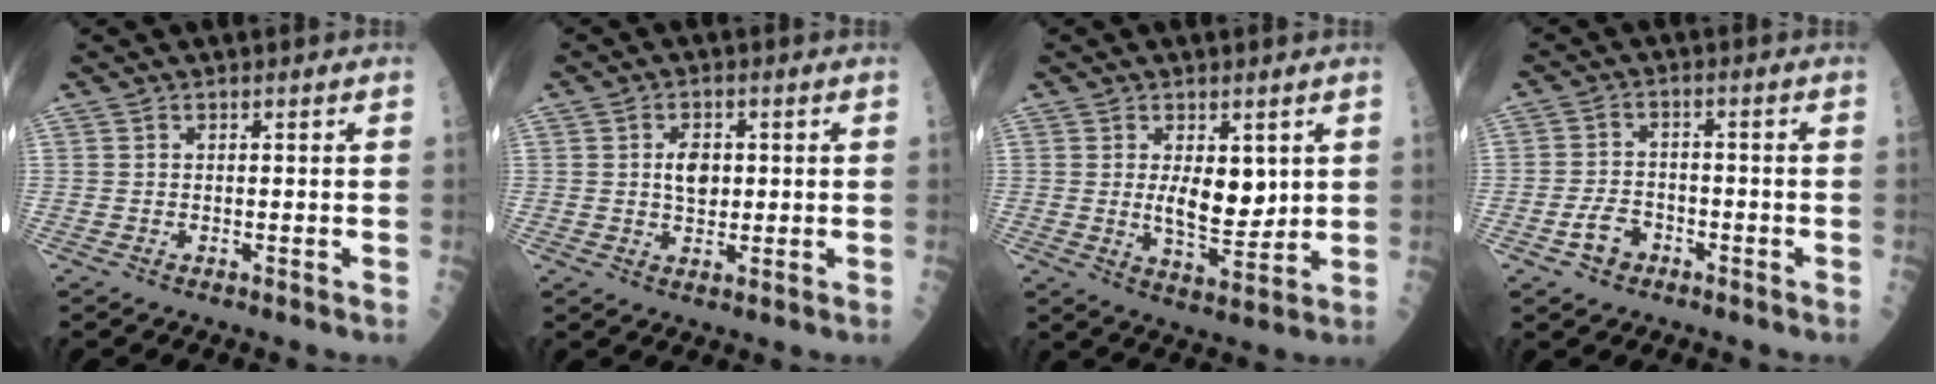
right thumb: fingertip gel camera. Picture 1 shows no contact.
{"total": 4.7, "force": [0.6, 3.0, 3.5], "torque": [-0.042, -0.001, 0.009]}
{"total": 7.5, "force": [1.5, 3.6, 6.4], "torque": [-0.082, -0.021, 0.035]}
{"total": 4.8, "force": [-2.5, 3.4, 2.3], "torque": [-0.027, 0.026, -0.042]}